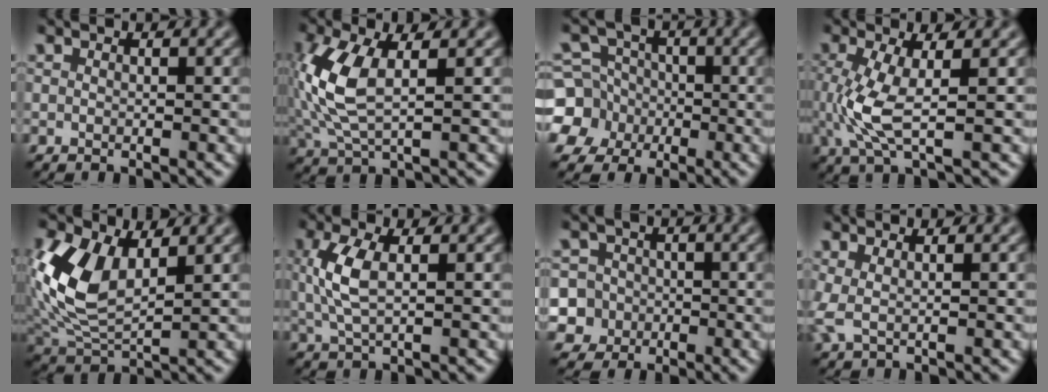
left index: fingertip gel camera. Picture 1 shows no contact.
{"total": 6.8, "force": [0.3, 3.0, 6.0], "torque": [-0.157, 0.005, 0.007]}
{"total": 7.5, "force": [-2.4, 6.9, 1.9], "torque": [-0.050, 0.006, -0.071]}
{"total": 4.5, "force": [-0.7, 1.2, 4.3], "torque": [-0.115, -0.009, -0.011]}
{"total": 8.3, "force": [1.3, 4.9, 6.5], "torque": [-0.163, -0.004, 0.024]}
{"total": 3.5, "force": [0.2, 1.3, 3.3], "torque": [-0.085, 0.003, 0.007]}
{"total": 6.4, "force": [-2.4, 5.9, 0.8], "torque": [-0.009, 0.013, -0.068]}
{"total": 1.4, "force": [0.1, 0.2, 1.4], "torque": [-0.038, 0.002, 0.000]}